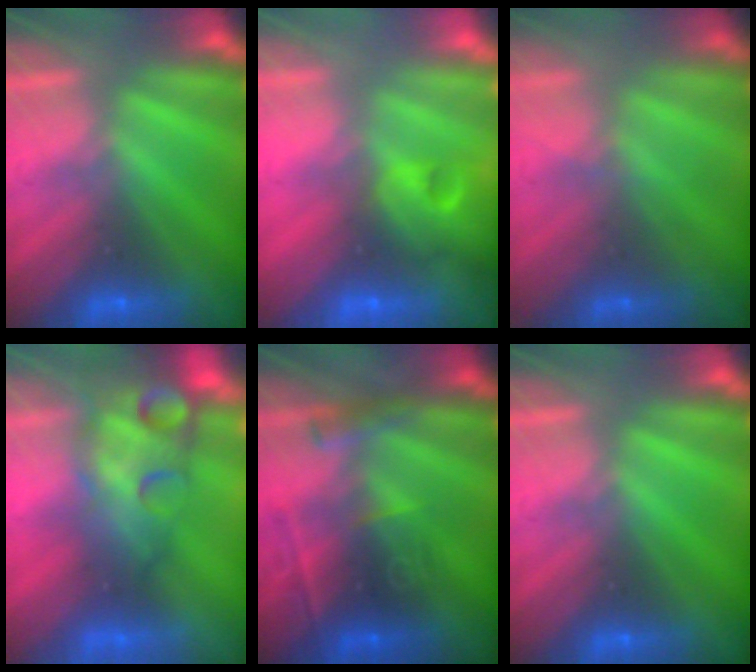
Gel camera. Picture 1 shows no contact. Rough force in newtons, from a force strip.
{"total": 10.2}
{"total": 1.8}
{"total": 5.8}
{"total": 2.9}
{"total": 0.0}